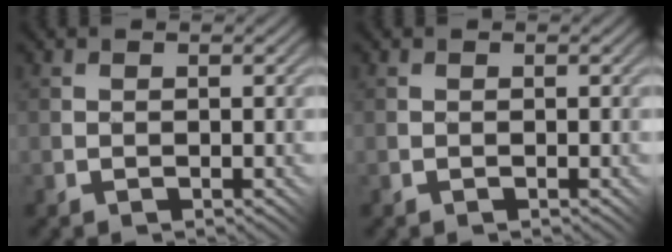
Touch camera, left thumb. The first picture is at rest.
{"total": 0.0}